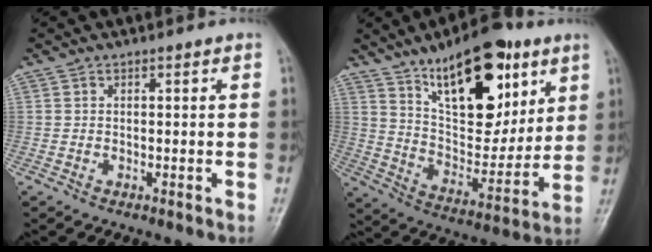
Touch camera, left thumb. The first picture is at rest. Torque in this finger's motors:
{"motor_torque": [2.00, 1.57, 2.06, -0.71, 0.67]}